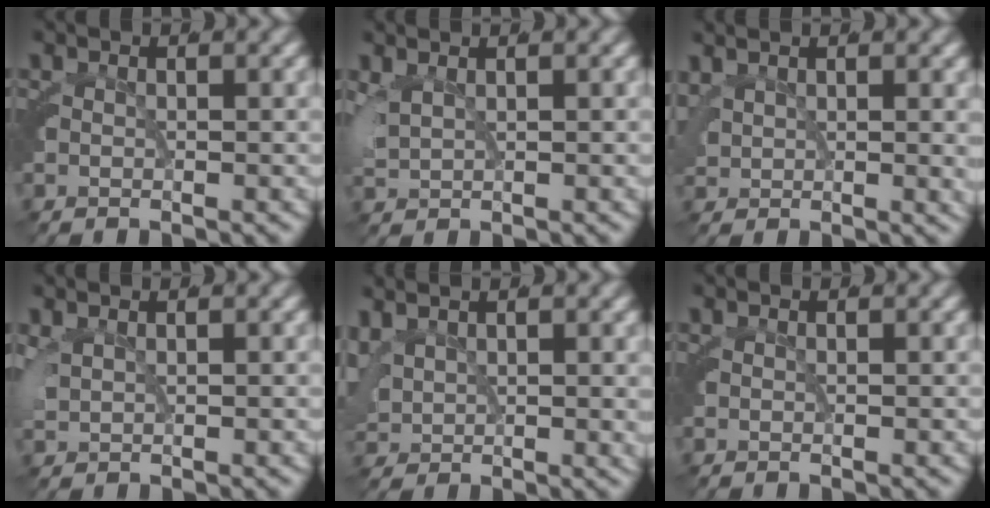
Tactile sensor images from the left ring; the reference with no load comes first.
{"total": 3.0, "force": [1.4, 1.8, 1.9], "torque": [-0.048, -0.002, 0.032]}
{"total": 2.7, "force": [1.9, 1.3, 1.4], "torque": [-0.033, -0.002, 0.037]}
{"total": 2.1, "force": [1.1, 1.3, 1.2], "torque": [-0.036, -0.003, 0.025]}
{"total": 3.5, "force": [2.0, 2.2, 1.7], "torque": [-0.049, -0.004, 0.043]}
{"total": 0.0}